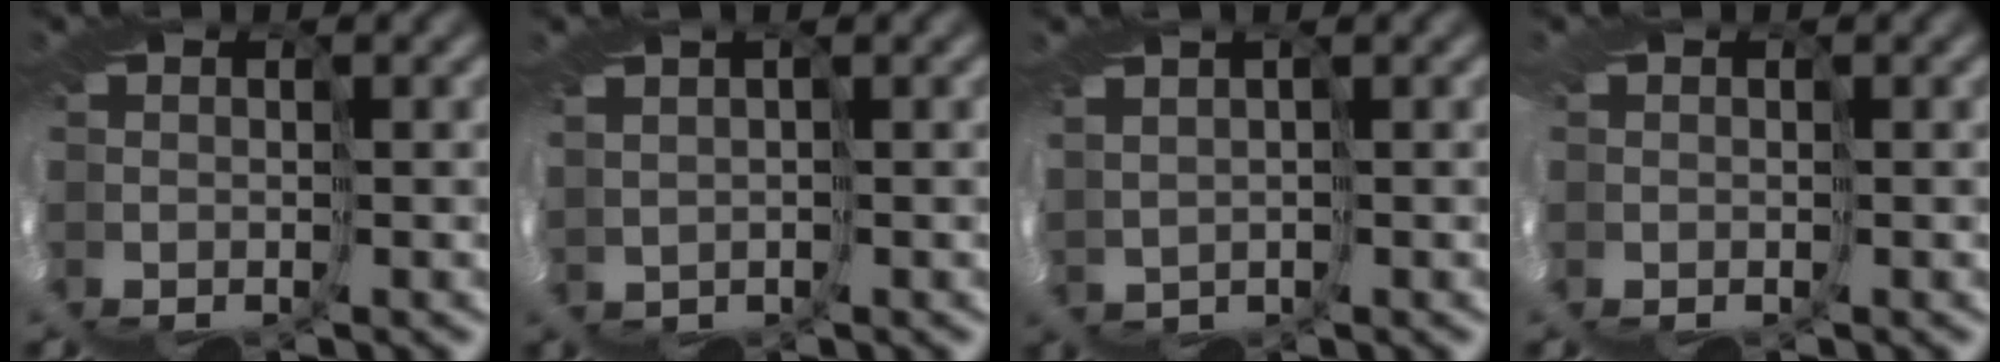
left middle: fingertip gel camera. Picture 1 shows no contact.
{"total": 2.2, "force": [1.0, -1.1, -1.6], "torque": [0.032, -0.001, 0.025]}
{"total": 2.3, "force": [1.5, -0.7, -1.7], "torque": [0.031, -0.004, 0.039]}
{"total": 1.7, "force": [-0.3, 1.3, 1.1], "torque": [-0.014, 0.006, -0.007]}